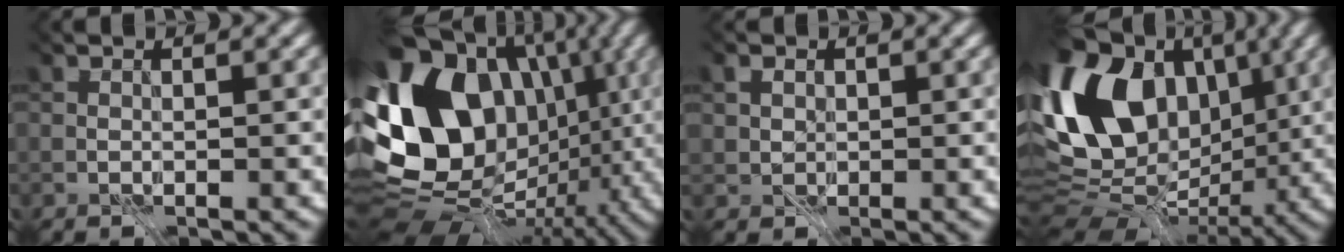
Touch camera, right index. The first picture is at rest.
{"total": 15.0, "force": [0.7, 11.4, 9.7], "torque": [-0.192, 0.012, 0.038]}
{"total": 0.7, "force": [-0.3, 0.6, 0.0], "torque": [-0.021, -0.011, 0.014]}
{"total": 14.9, "force": [1.8, 10.3, 10.7], "torque": [-0.204, 0.028, 0.042]}